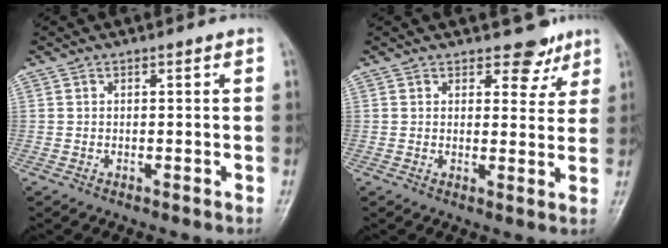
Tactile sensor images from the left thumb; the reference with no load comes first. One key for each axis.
{"total": 5.1, "fx": 3.8, "fy": 2.9, "fz": 1.8, "tx": 0.009, "ty": -0.024, "tz": 0.047}